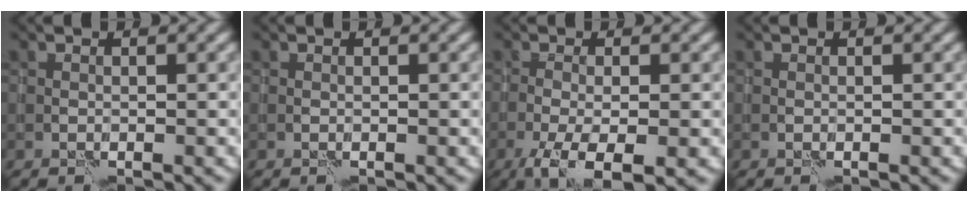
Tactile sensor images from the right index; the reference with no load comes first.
{"total": 0.0}
{"total": 5.5, "force": [-2.5, 1.8, 4.5], "torque": [-0.089, -0.010, -0.045]}
{"total": 0.0}